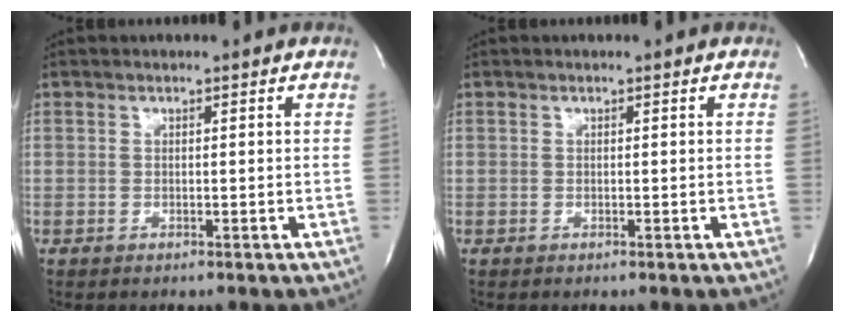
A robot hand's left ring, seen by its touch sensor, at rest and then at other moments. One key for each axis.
{"total": 0.0}